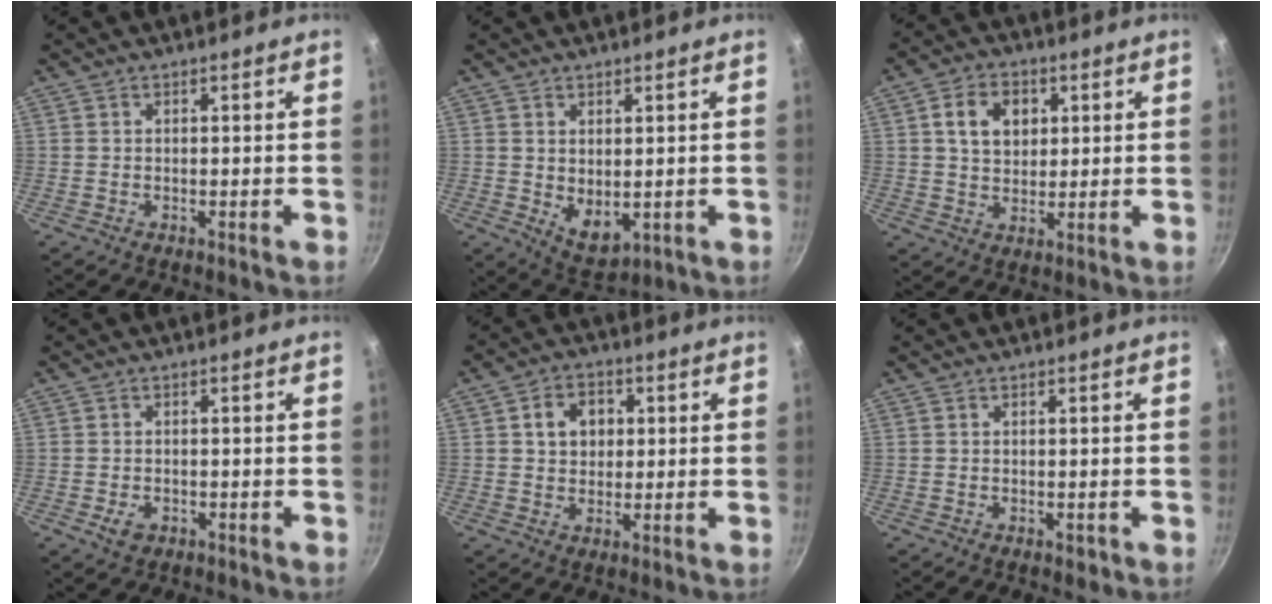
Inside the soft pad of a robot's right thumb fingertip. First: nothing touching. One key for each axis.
{"total": 6.2, "fx": 0.7, "fy": 3.8, "fz": 4.8, "tx": -0.061, "ty": -0.021, "tz": 0.026}
{"total": 8.2, "fx": 2.2, "fy": 6.1, "fz": 5.0, "tx": -0.065, "ty": 0.002, "tz": 0.035}
{"total": 2.9, "fx": -1.2, "fy": 2.0, "fz": 1.7, "tx": -0.030, "ty": 0.006, "tz": -0.018}
{"total": 6.7, "fx": 1.5, "fy": 5.4, "fz": 3.7, "tx": -0.034, "ty": 0.007, "tz": 0.018}
{"total": 1.1, "fx": -0.5, "fy": 0.6, "fz": 0.8, "tx": -0.009, "ty": 0.001, "tz": -0.006}